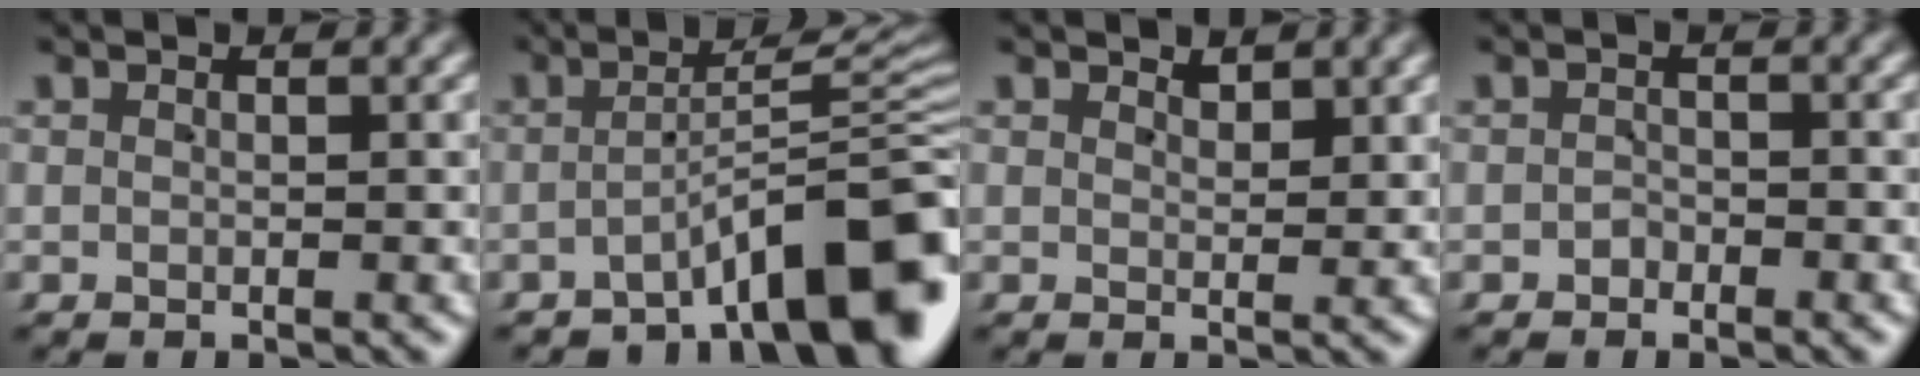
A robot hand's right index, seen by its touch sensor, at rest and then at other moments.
{"total": 9.1, "force": [-4.7, 2.6, 7.4], "torque": [-0.088, 0.008, -0.071]}
{"total": 1.3, "force": [1.2, 0.3, 0.3], "torque": [0.004, -0.007, 0.025]}
{"total": 1.1, "force": [-0.9, 0.6, -0.2], "torque": [0.012, 0.001, -0.018]}